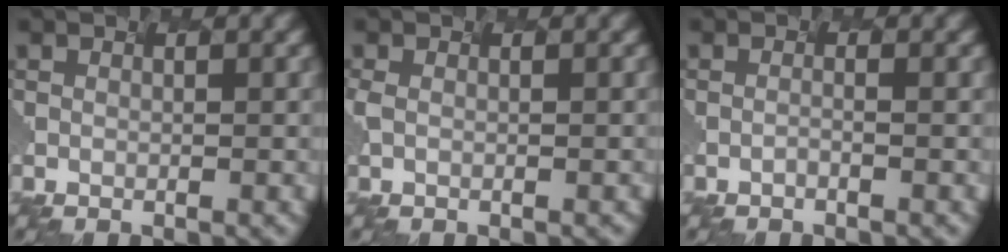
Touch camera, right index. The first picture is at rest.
{"total": 1.1, "force": [-0.3, 0.5, 0.9], "torque": [-0.020, 0.003, 0.007]}
{"total": 0.7, "force": [-0.7, -0.1, 0.1], "torque": [-0.002, -0.007, -0.016]}